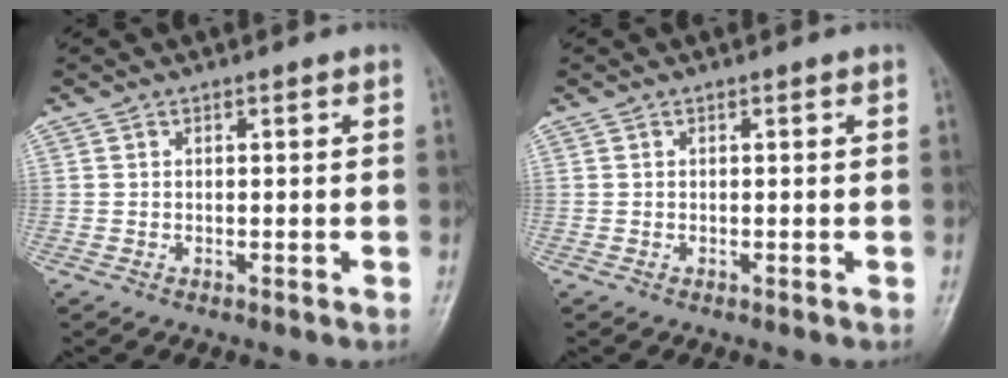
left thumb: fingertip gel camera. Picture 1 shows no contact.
{"total": 0.0}